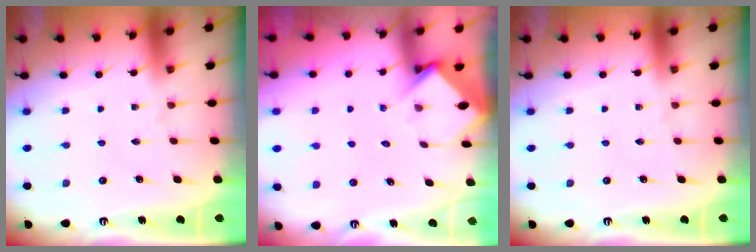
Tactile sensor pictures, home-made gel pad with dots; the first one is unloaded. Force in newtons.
{"total": 3.5, "press": 3.5, "slide": 0.3}
{"total": 0.0}